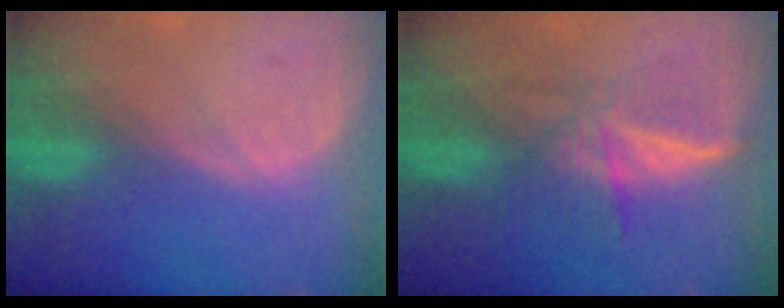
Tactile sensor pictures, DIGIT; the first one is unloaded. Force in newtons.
{"total": 5.9, "press": 5.4, "slide": 2.4}